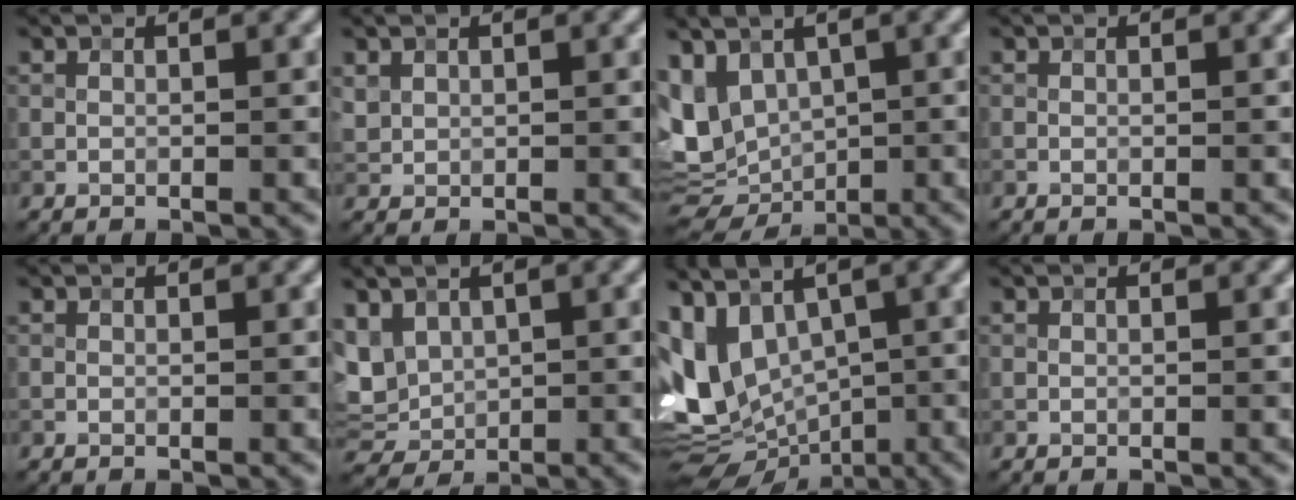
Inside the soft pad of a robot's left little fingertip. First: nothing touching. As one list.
[{"total": 1.0, "force": [0.6, 0.7, 0.2], "torque": [-0.004, -0.002, 0.016]}, {"total": 7.3, "force": [0.3, 5.3, 5.1], "torque": [-0.085, -0.006, 0.018]}, {"total": 0.0}, {"total": 0.0}, {"total": 5.0, "force": [1.3, 3.8, 3.0], "torque": [-0.078, -0.001, 0.029]}, {"total": 11.8, "force": [0.3, 8.3, 8.3], "torque": [-0.179, -0.016, 0.012]}, {"total": 0.0}]